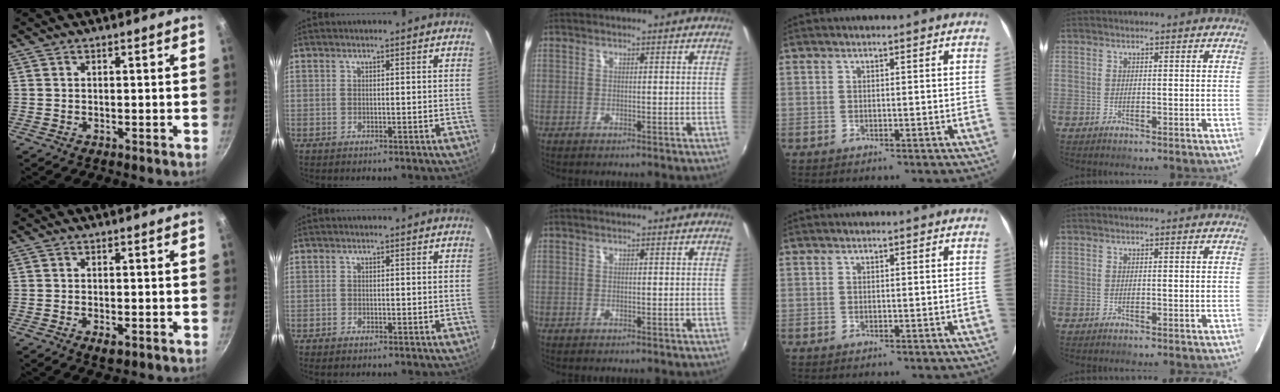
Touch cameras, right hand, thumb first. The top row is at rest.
{"thumb": {"total": 2.4, "force": [-1.0, 1.0, 1.9], "torque": [-0.034, -0.005, -0.016]}, "index": {"total": 1.1, "force": [-0.9, 0.5, 0.3], "torque": [-0.012, -0.002, -0.017]}}